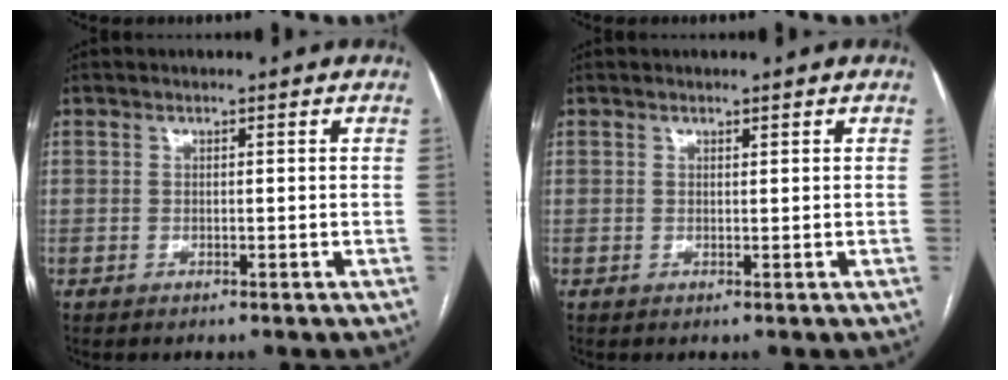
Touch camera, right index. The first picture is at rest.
{"total": 0.0}